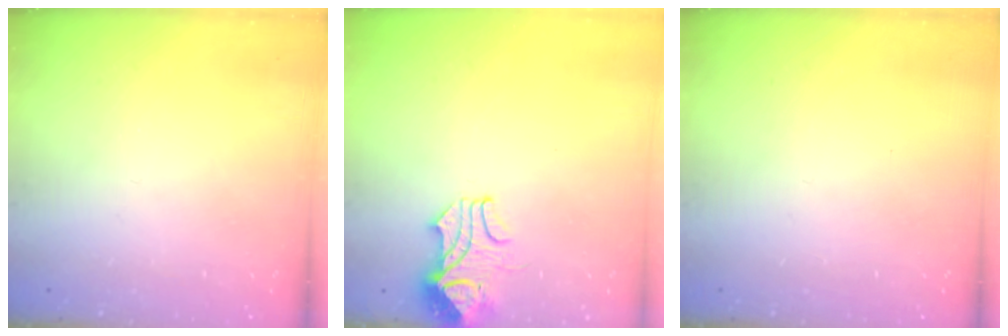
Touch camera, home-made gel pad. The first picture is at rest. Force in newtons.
{"total": 2.1, "press": 1.9, "slide": 0.9}
{"total": 0.0}